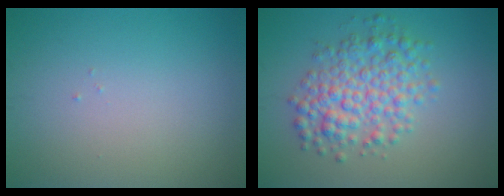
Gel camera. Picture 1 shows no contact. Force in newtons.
{"total": 5.2, "press": 5.2, "slide": 0.0}